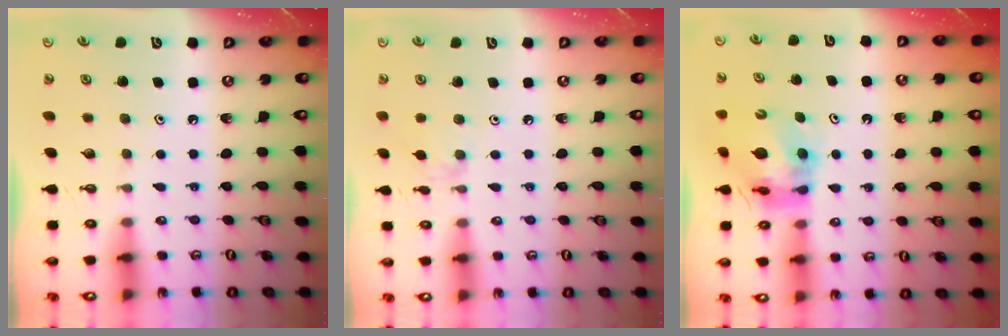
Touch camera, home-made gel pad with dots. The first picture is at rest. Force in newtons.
{"total": 3.3, "press": 3.3, "slide": 0.7}
{"total": 10.9, "press": 10.9, "slide": 1.2}